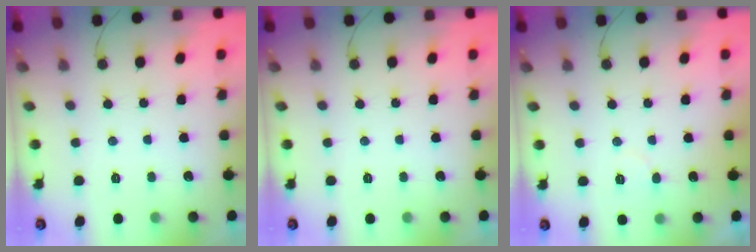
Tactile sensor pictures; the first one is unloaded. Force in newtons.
{"total": 0.0}
{"total": 5.1, "press": 5.0, "slide": 0.4}